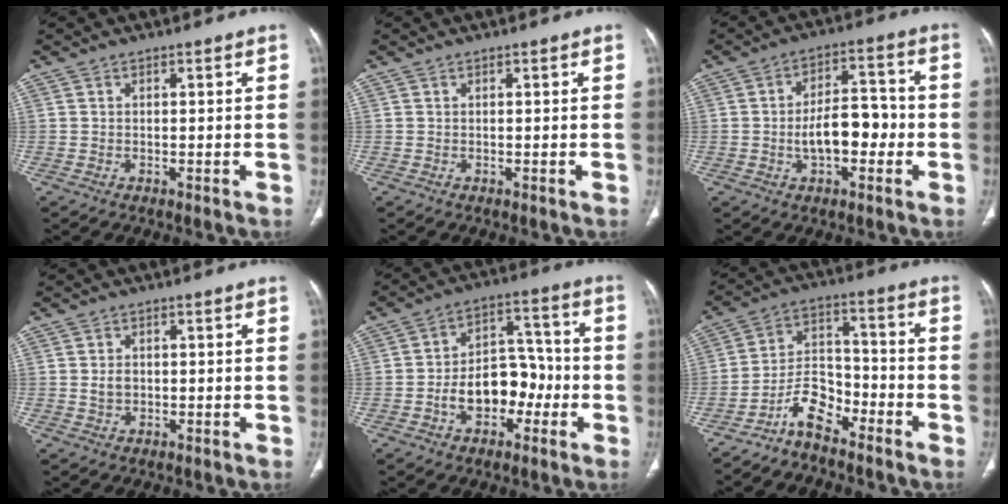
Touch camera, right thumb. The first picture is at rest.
{"total": 0.0}
{"total": 9.9, "force": [-1.9, 5.5, 8.1], "torque": [-0.114, 0.035, -0.033]}
{"total": 2.2, "force": [0.0, 1.7, 1.3], "torque": [-0.020, 0.004, 0.003]}
{"total": 12.0, "force": [-3.5, 8.2, 8.1], "torque": [-0.089, 0.054, -0.056]}
{"total": 8.1, "force": [-6.1, 3.7, 3.9], "torque": [-0.067, 0.066, -0.121]}